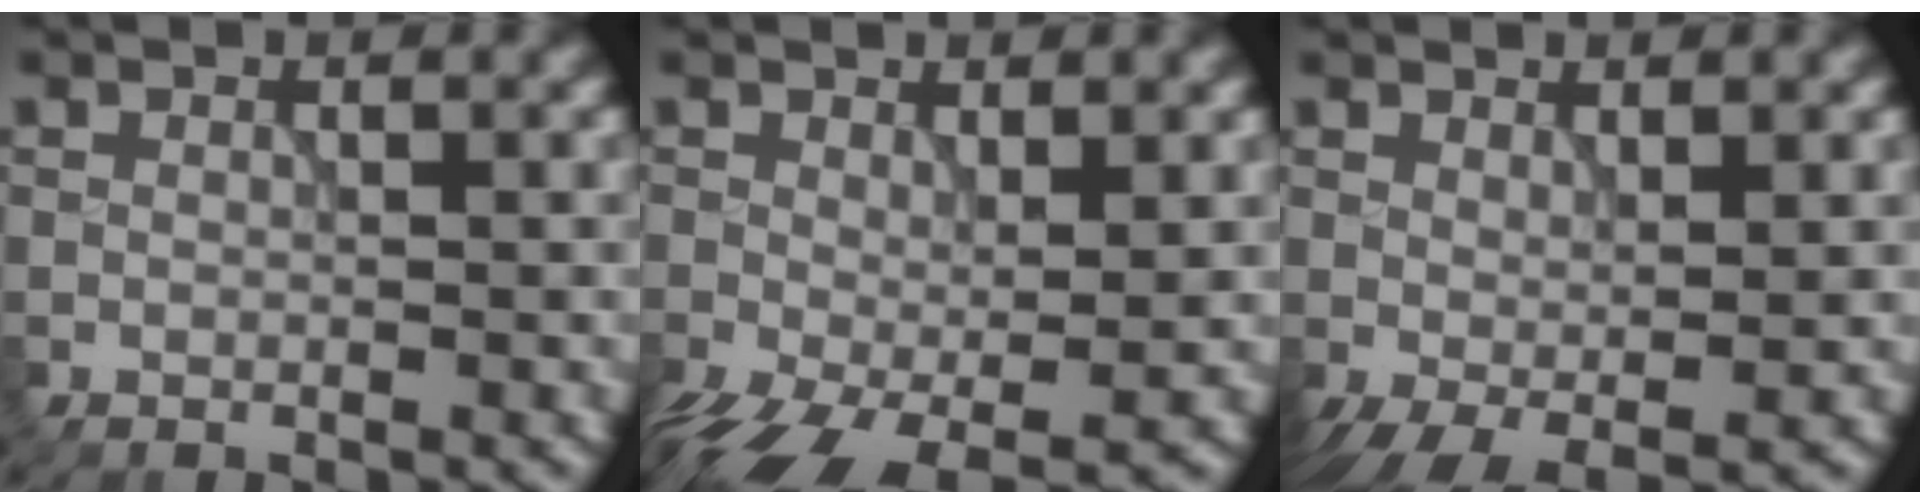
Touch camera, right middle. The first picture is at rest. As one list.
[{"total": 7.0, "force": [-2.9, 3.3, 5.5], "torque": [-0.121, -0.031, -0.040]}, {"total": 3.3, "force": [-0.3, 1.4, 3.0], "torque": [-0.062, -0.005, -0.004]}]